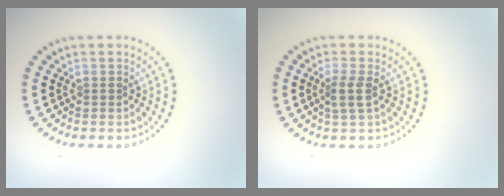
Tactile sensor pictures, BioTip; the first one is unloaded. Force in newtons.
{"total": 1.8, "press": 1.5, "slide": 0.9}